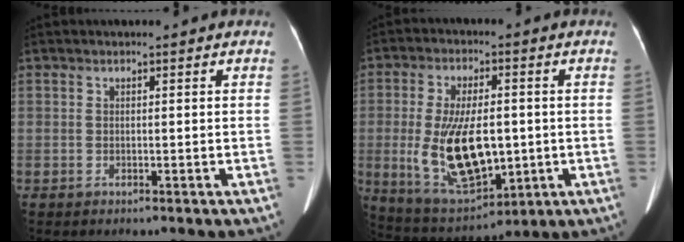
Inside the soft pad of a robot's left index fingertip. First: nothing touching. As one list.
[{"total": 14.2, "force": [-1.4, 6.1, 12.8], "torque": [-0.247, -0.008, -0.008]}]